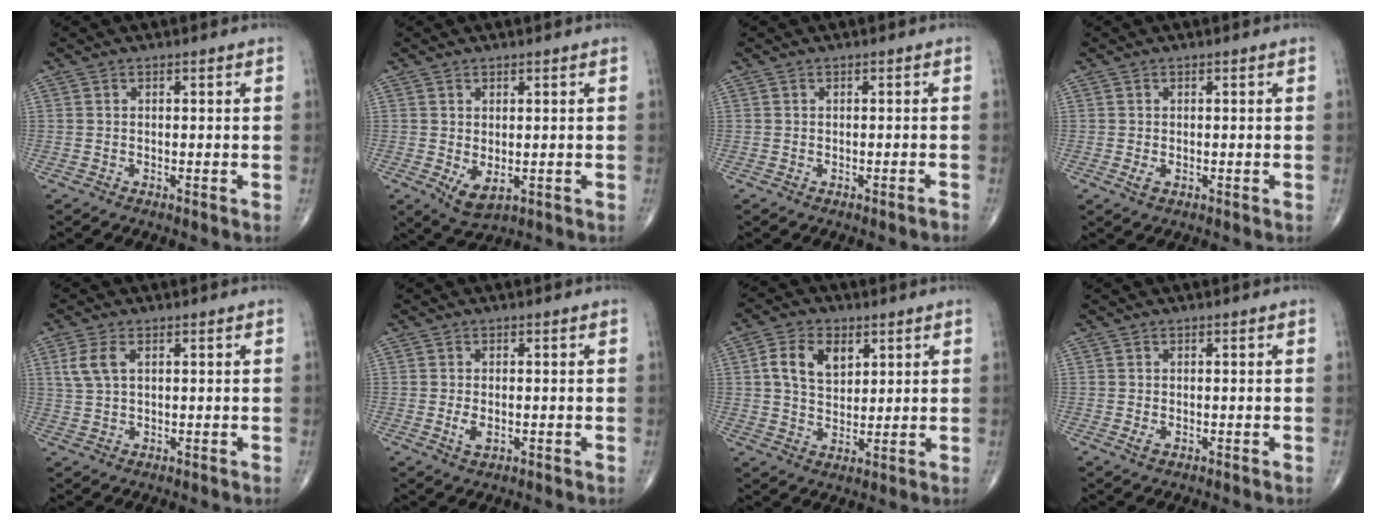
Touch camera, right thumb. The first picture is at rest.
{"total": 4.1, "force": [-0.5, 2.2, 3.5], "torque": [-0.052, -0.007, 0.006]}
{"total": 0.6, "force": [-0.5, 0.0, 0.3], "torque": [-0.009, 0.008, -0.006]}
{"total": 1.4, "force": [-0.3, 0.9, 1.0], "torque": [-0.017, -0.003, -0.003]}
{"total": 4.4, "force": [1.6, 2.3, 3.4], "torque": [-0.084, 0.007, 0.034]}
{"total": 2.6, "force": [-0.5, 1.4, 2.2], "torque": [-0.044, -0.005, -0.007]}
{"total": 8.5, "force": [3.0, 5.7, 5.6], "torque": [-0.084, -0.009, 0.054]}
{"total": 1.0, "force": [-0.1, 0.6, 0.7], "torque": [-0.010, -0.001, -0.001]}